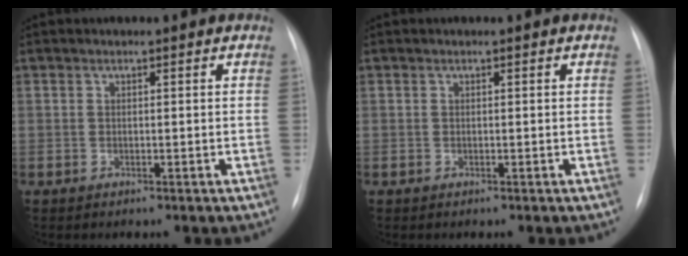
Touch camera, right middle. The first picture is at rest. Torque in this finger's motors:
{"motor_torque": [0.00, -0.01, 0.00, 0.00]}